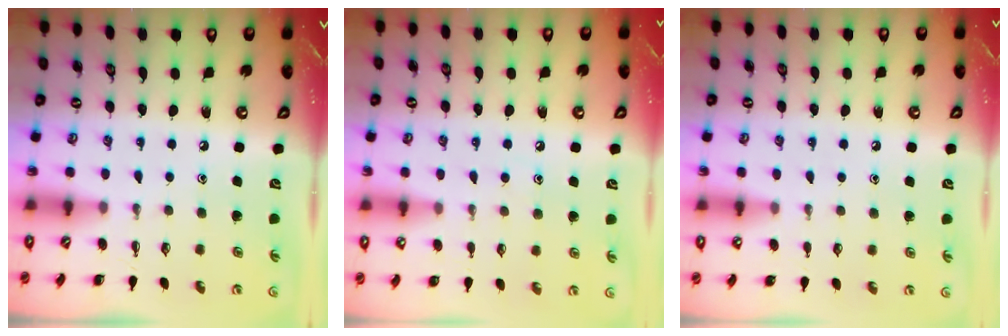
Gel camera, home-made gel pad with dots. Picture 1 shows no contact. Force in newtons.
{"total": 7.4, "press": 7.2, "slide": 1.8}
{"total": 5.6, "press": 5.3, "slide": 1.9}